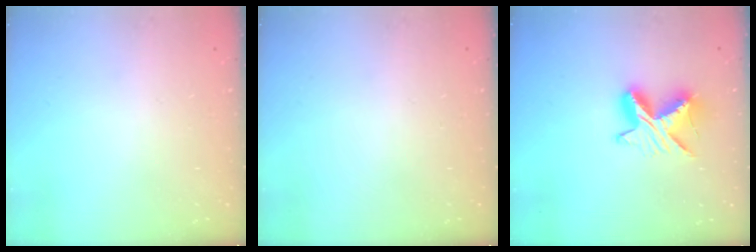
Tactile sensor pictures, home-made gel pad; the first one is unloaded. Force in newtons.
{"total": 0.0}
{"total": 9.6, "press": 9.5, "slide": 0.6}